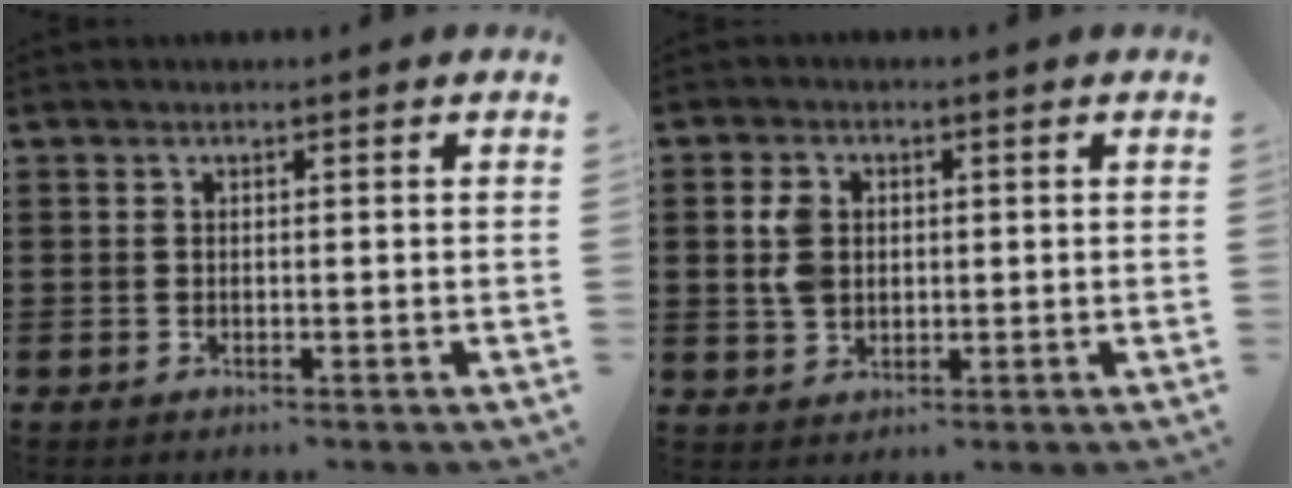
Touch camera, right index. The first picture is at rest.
{"total": 4.2, "force": [0.6, 3.2, 2.7], "torque": [-0.070, 0.009, 0.007]}